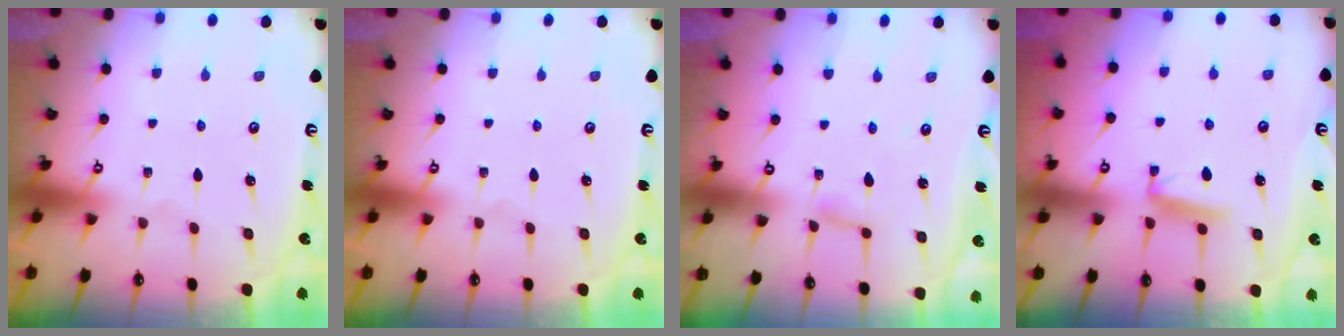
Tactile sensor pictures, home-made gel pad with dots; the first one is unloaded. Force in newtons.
{"total": 0.0}
{"total": 4.1, "press": 4.1, "slide": 0.4}
{"total": 5.5, "press": 5.4, "slide": 0.7}